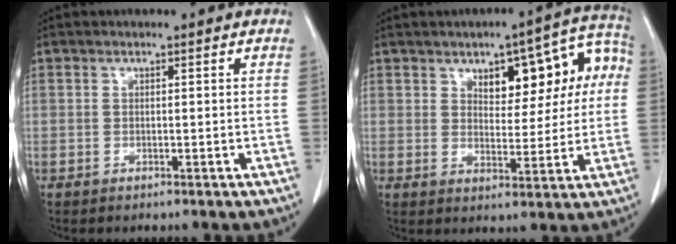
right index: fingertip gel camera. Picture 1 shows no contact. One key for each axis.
{"total": 12.3, "fx": 3.6, "fy": 5.5, "fz": 10.4, "tx": -0.119, "ty": 0.038, "tz": 0.050}